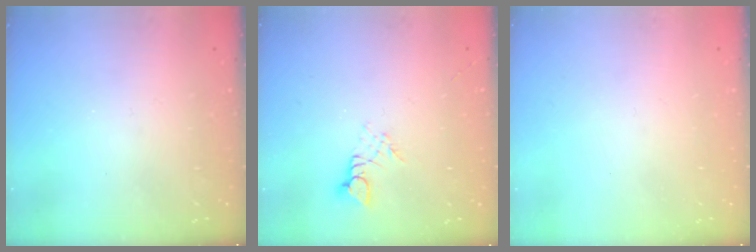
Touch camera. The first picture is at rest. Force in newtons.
{"total": 2.7, "press": 2.7, "slide": 0.4}
{"total": 0.0}